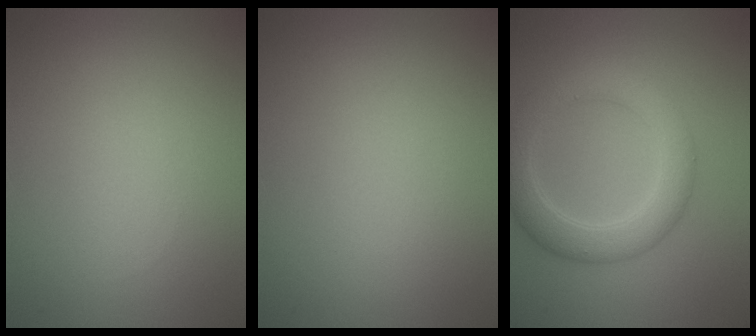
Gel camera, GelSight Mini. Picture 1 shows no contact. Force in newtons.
{"total": 0.0}
{"total": 4.5, "press": 4.5, "slide": 0.1}